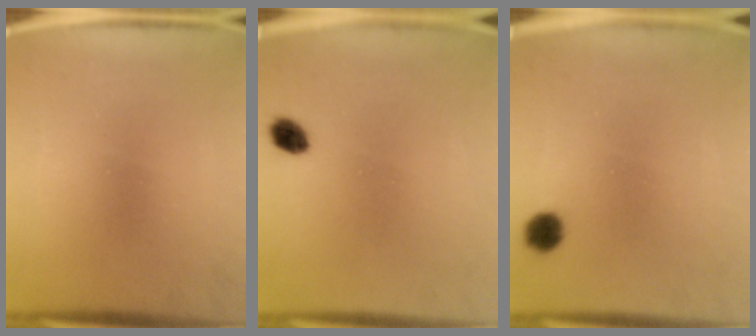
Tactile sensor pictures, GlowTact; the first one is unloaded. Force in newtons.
{"total": 3.1}
{"total": 3.4}